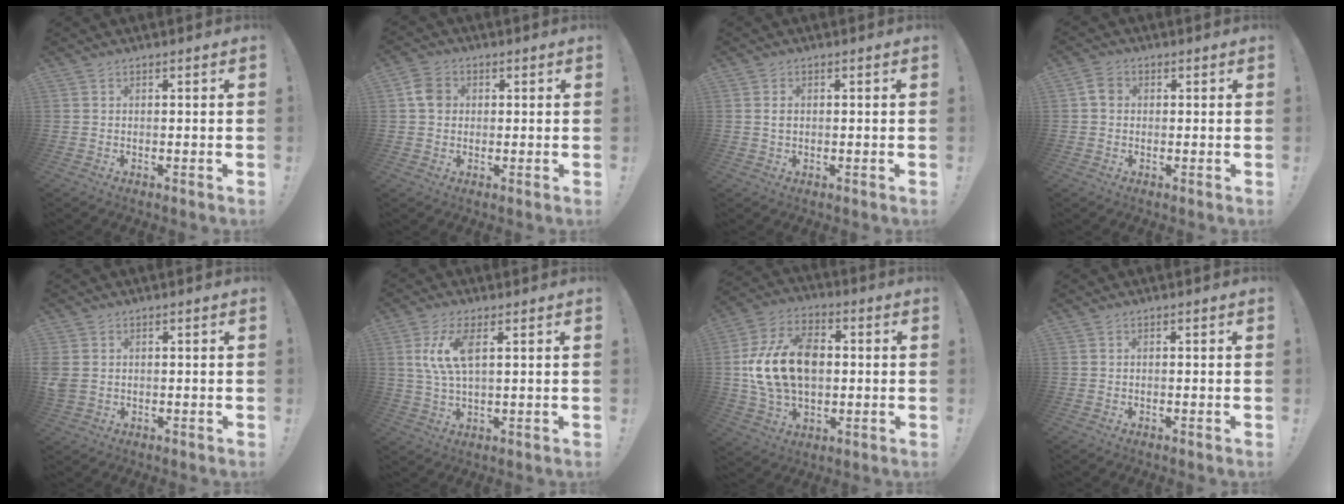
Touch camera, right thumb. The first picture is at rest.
{"total": 6.1, "force": [0.9, 5.2, 3.1], "torque": [-0.044, 0.010, 0.020]}
{"total": 1.4, "force": [0.3, 0.9, 1.0], "torque": [-0.012, 0.001, 0.004]}
{"total": 4.4, "force": [0.5, 3.7, 2.3], "torque": [-0.032, 0.008, 0.012]}
{"total": 3.9, "force": [0.7, 3.0, 2.4], "torque": [-0.052, -0.001, 0.015]}
{"total": 9.4, "force": [2.9, 3.7, 8.1], "torque": [-0.161, -0.002, 0.051]}
{"total": 19.9, "force": [1.2, 13.8, 14.3], "torque": [-0.245, 0.003, 0.026]}
{"total": 0.0}